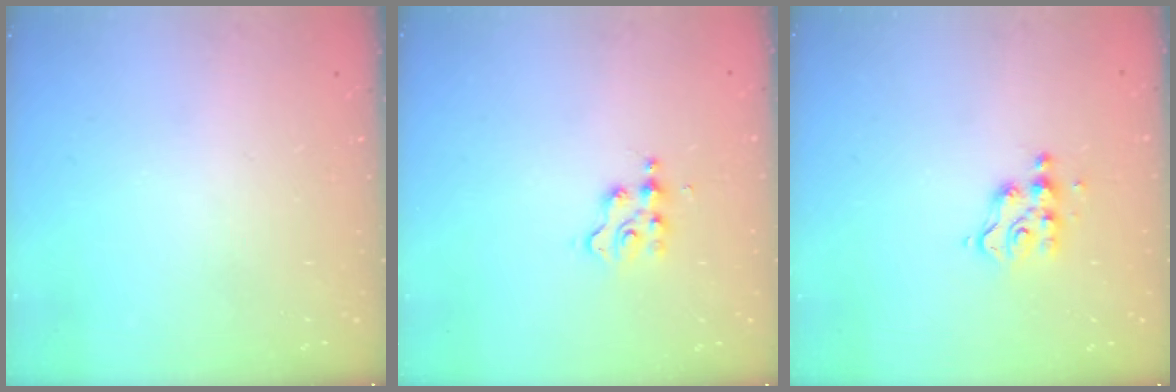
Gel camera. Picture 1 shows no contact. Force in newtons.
{"total": 2.6, "press": 2.6, "slide": 0.3}
{"total": 5.8, "press": 5.8, "slide": 0.0}